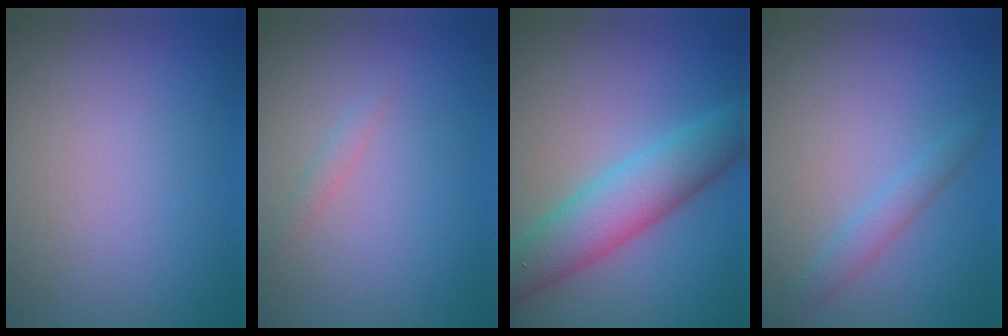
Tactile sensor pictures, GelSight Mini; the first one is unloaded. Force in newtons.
{"total": 0.7, "press": 0.7, "slide": 0.1}
{"total": 6.6, "press": 6.6, "slide": 0.2}
{"total": 1.7, "press": 1.7, "slide": 0.1}